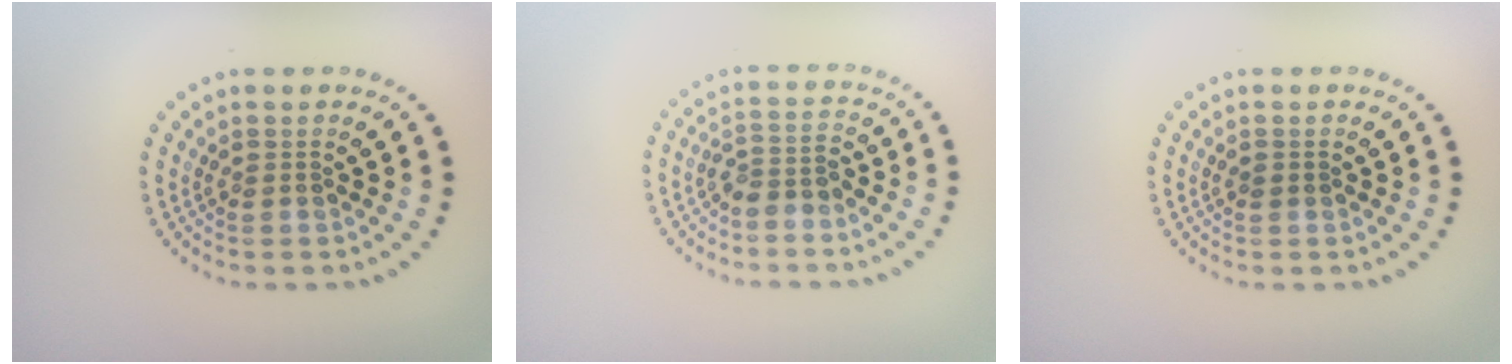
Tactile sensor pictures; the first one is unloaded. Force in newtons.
{"total": 2.3, "press": 1.8, "slide": 1.3}
{"total": 0.7, "press": 0.7, "slide": 0.2}